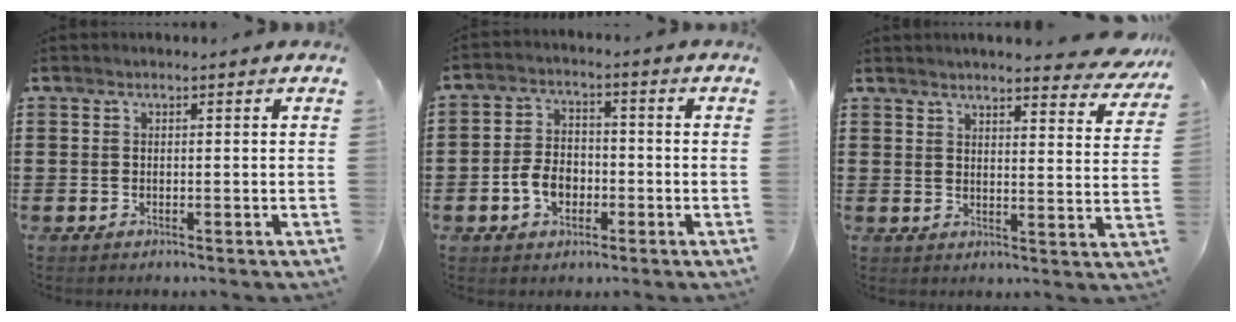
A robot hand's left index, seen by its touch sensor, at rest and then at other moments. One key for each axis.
{"total": 5.5, "fx": -2.1, "fy": 3.7, "fz": 3.5, "tx": -0.085, "ty": 0.004, "tz": -0.045}
{"total": 5.0, "fx": 4.7, "fy": -0.1, "fz": 1.7, "tx": -0.042, "ty": -0.024, "tz": 0.081}